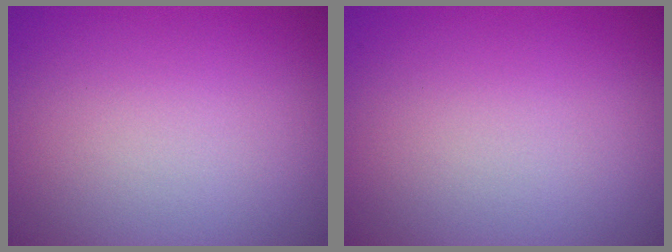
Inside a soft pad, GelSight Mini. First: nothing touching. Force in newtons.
{"total": 0.0}